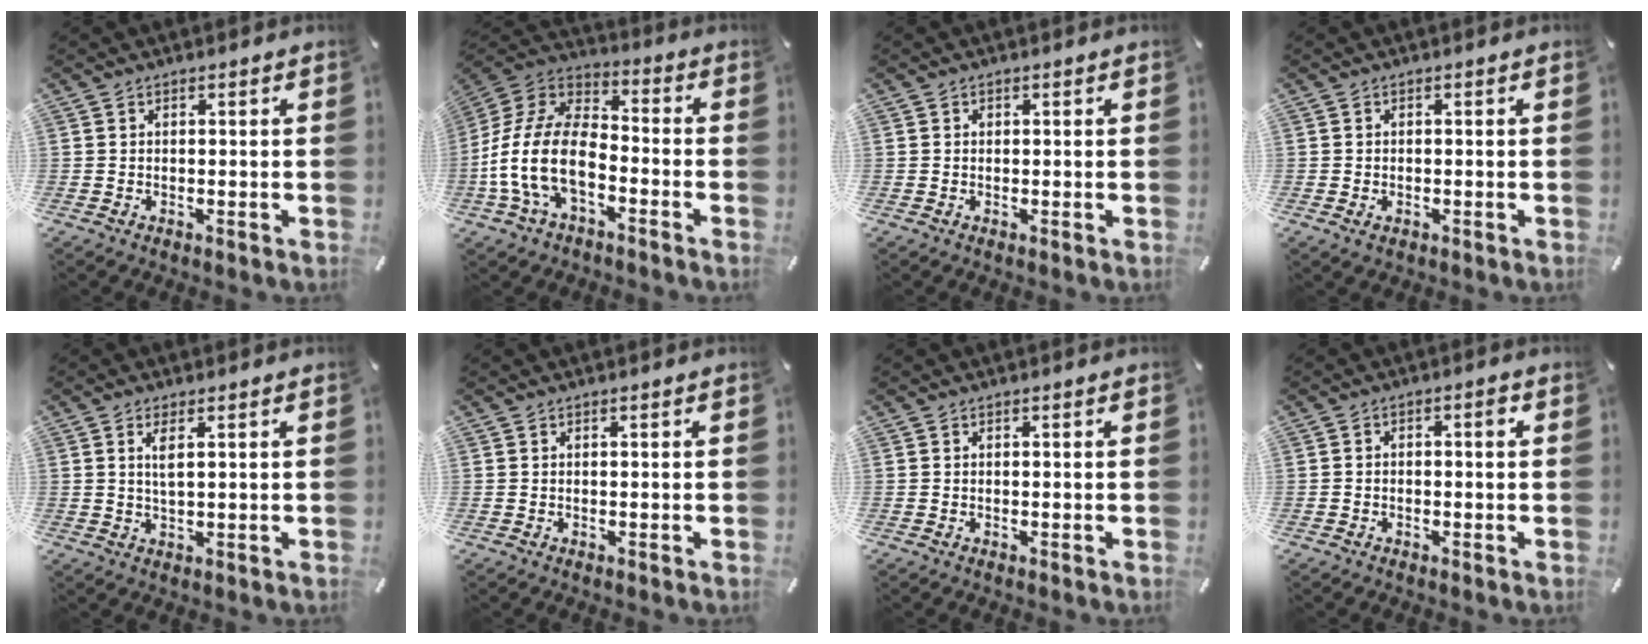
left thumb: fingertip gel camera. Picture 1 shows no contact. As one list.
[{"total": 15.4, "force": [-6.8, 8.9, 10.6], "torque": [-0.233, 0.021, -0.126]}, {"total": 0.5, "force": [0.0, 0.5, 0.1], "torque": [-0.001, 0.005, -0.002]}, {"total": 1.5, "force": [-0.6, 1.0, 0.9], "torque": [-0.017, 0.003, -0.011]}, {"total": 3.3, "force": [1.0, 0.9, 3.0], "torque": [-0.071, 0.001, 0.013]}, {"total": 0.0}, {"total": 0.0}, {"total": 2.1, "force": [-0.5, 0.9, 1.8], "torque": [-0.035, 0.010, -0.014]}]